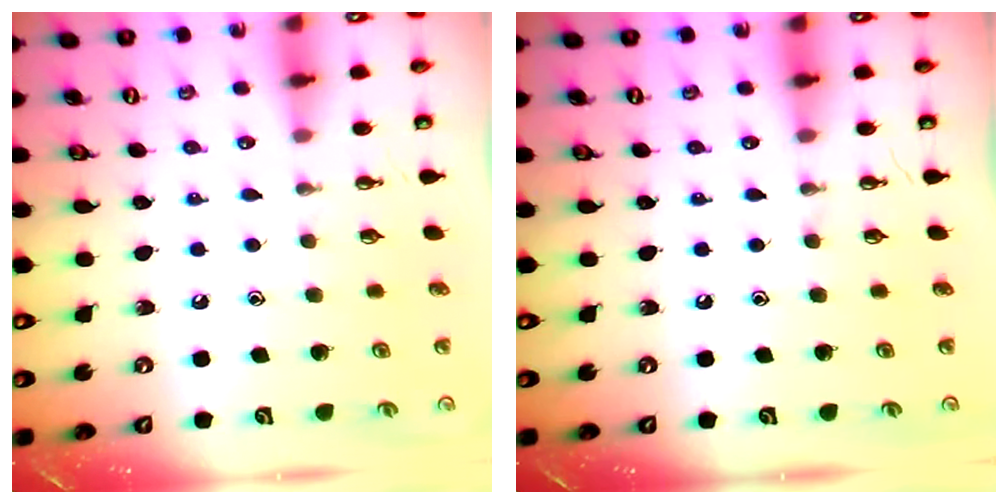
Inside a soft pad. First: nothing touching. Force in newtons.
{"total": 0.0}